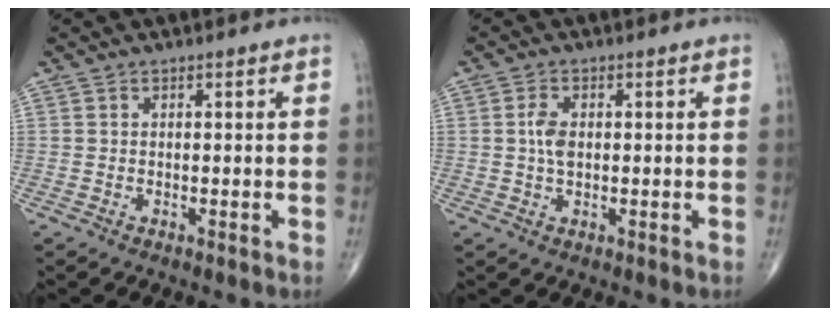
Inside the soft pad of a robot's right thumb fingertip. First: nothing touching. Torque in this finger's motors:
{"motor_torque": [0.69, 0.62, 0.33, -0.12, 0.06]}